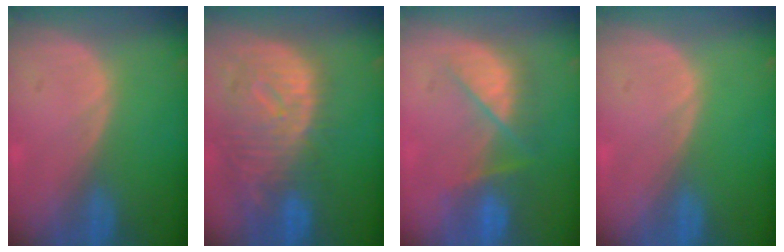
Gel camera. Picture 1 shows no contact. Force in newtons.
{"total": 12.2, "press": 10.5, "slide": 6.2}
{"total": 7.3, "press": 7.1, "slide": 1.7}
{"total": 0.0}